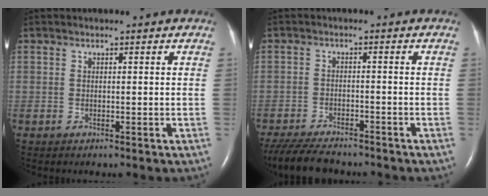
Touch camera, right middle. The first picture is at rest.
{"total": 10.2, "force": [-8.9, 2.3, 4.4], "torque": [-0.078, -0.019, -0.142]}